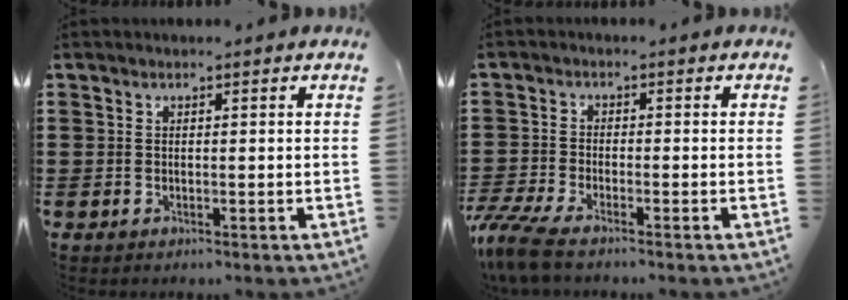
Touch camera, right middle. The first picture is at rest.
{"total": 4.8, "force": [-4.2, 0.3, 2.4], "torque": [-0.084, -0.024, -0.091]}